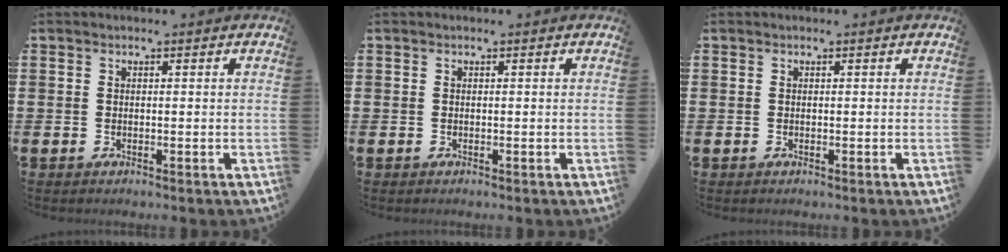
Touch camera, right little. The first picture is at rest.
{"total": 0.0}
{"total": 0.0}